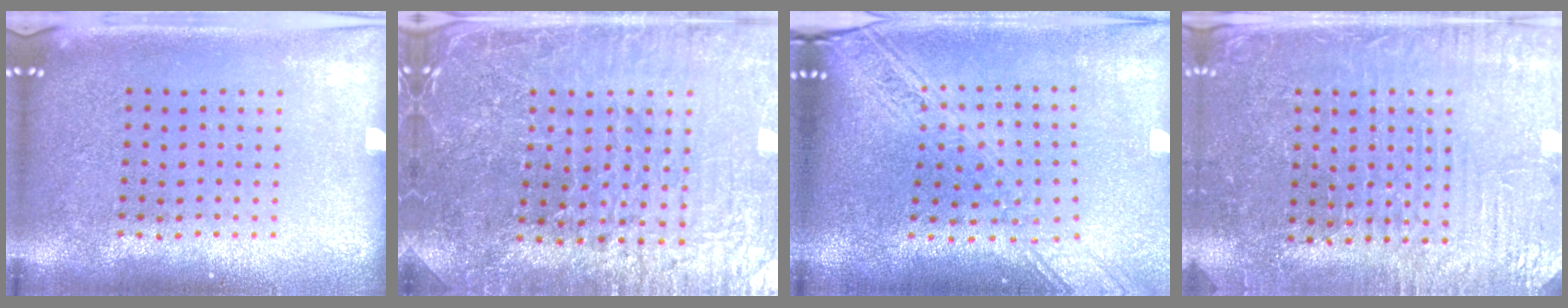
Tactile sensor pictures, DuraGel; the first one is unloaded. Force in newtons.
{"total": 4.0, "press": 4.0, "slide": 0.7}
{"total": 2.3, "press": 1.9, "slide": 1.3}
{"total": 3.3, "press": 3.2, "slide": 0.5}